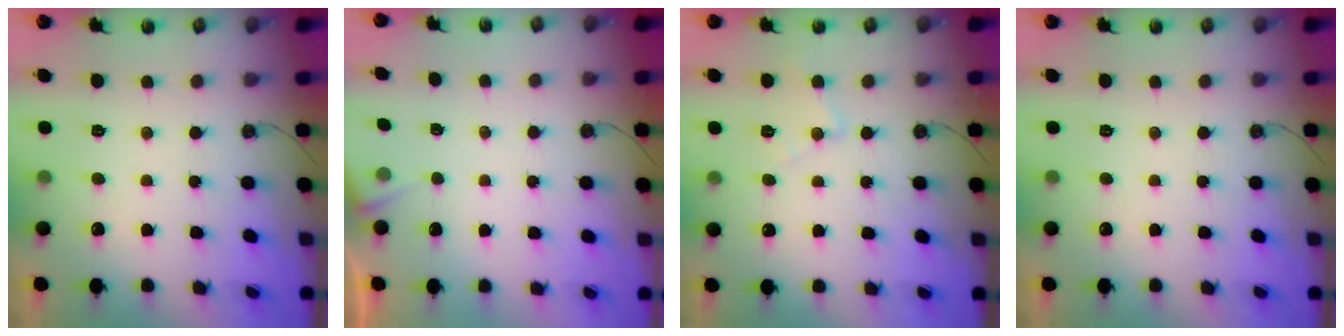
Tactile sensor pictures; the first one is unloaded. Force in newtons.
{"total": 3.4, "press": 3.4, "slide": 0.5}
{"total": 7.2, "press": 7.2, "slide": 0.5}
{"total": 0.0}